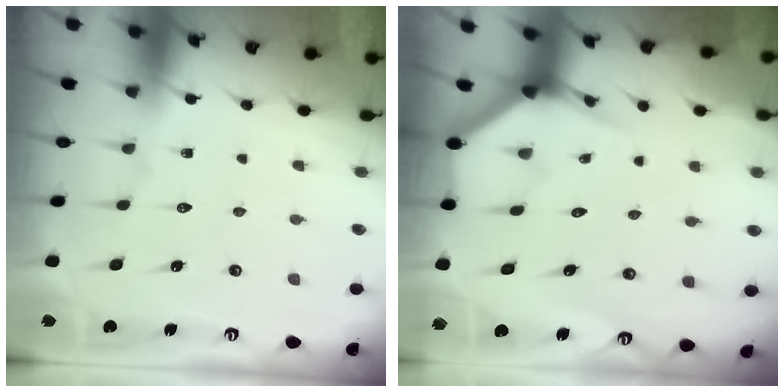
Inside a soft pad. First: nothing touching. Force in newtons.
{"total": 3.8, "press": 3.8, "slide": 0.4}